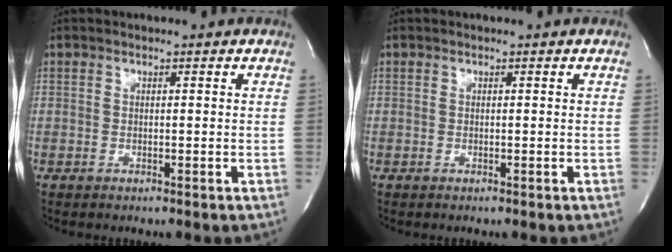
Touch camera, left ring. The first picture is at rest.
{"total": 0.0}